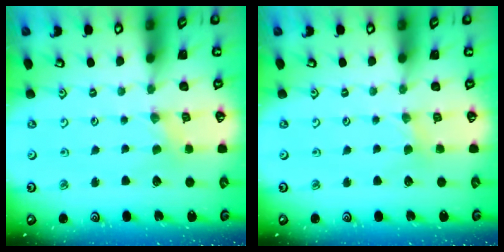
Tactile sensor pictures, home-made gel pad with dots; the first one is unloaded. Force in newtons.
{"total": 1.6, "press": 1.6, "slide": 0.4}